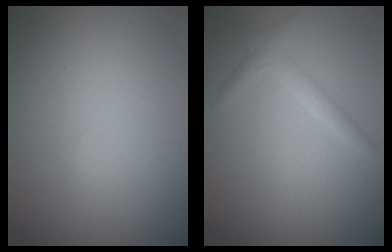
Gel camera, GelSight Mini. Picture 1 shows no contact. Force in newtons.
{"total": 1.3, "press": 1.3, "slide": 0.0}